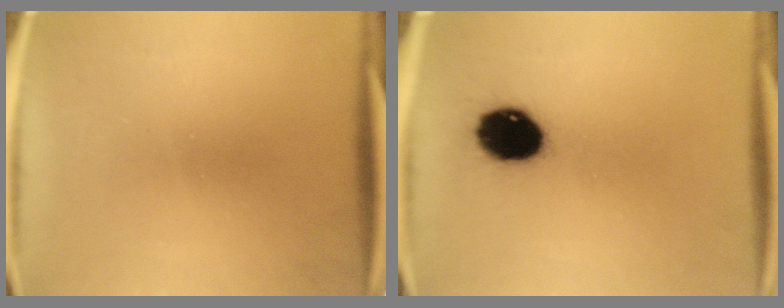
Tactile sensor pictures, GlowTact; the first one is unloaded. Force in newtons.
{"total": 12.3}